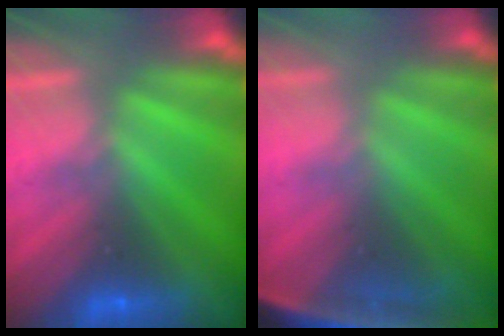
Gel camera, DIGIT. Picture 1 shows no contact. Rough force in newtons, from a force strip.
{"total": 7.3}